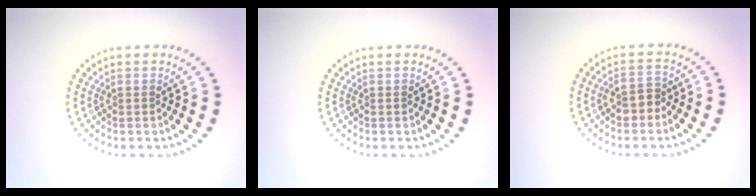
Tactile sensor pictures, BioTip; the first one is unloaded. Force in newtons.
{"total": 0.0}
{"total": 2.1, "press": 2.0, "slide": 0.6}